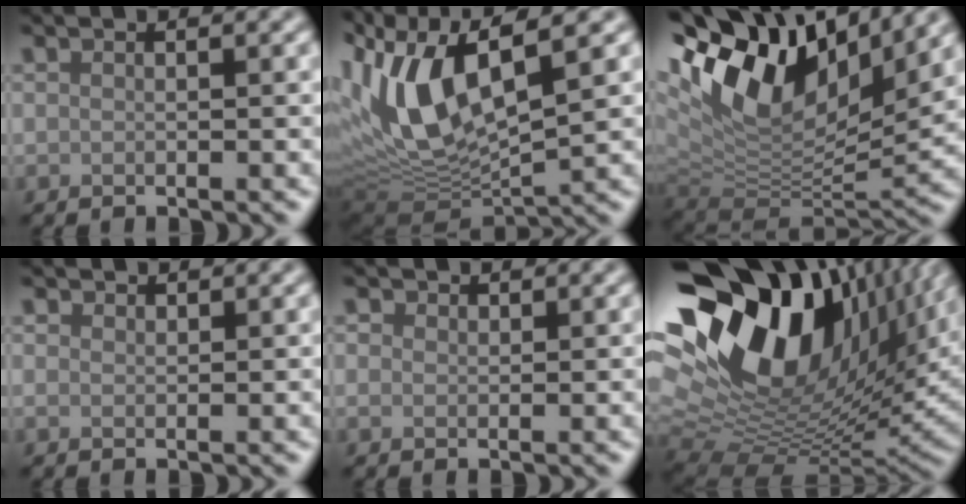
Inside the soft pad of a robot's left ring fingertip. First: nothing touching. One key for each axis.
{"total": 11.2, "fx": 1.7, "fy": 4.9, "fz": 9.9, "tx": -0.212, "ty": -0.007, "tz": 0.028}
{"total": 14.7, "fx": 6.5, "fy": 7.7, "fz": 10.8, "tx": -0.230, "ty": 0.026, "tz": 0.110}
{"total": 0.6, "fx": -0.1, "fy": 0.5, "fz": 0.3, "tx": -0.007, "ty": -0.004, "tz": -0.005}
{"total": 0.9, "fx": -0.1, "fy": 0.8, "fz": 0.3, "tx": -0.008, "ty": -0.004, "tz": -0.007}
{"total": 20.0, "fx": 6.9, "fy": 11.3, "fz": 15.0, "tx": -0.283, "ty": 0.016, "tz": 0.119}